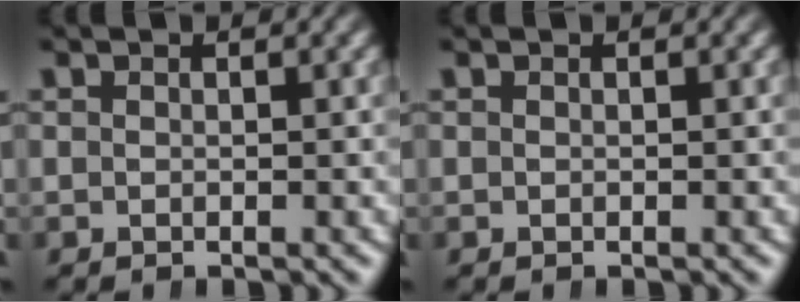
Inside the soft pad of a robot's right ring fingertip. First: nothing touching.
{"total": 0.0}